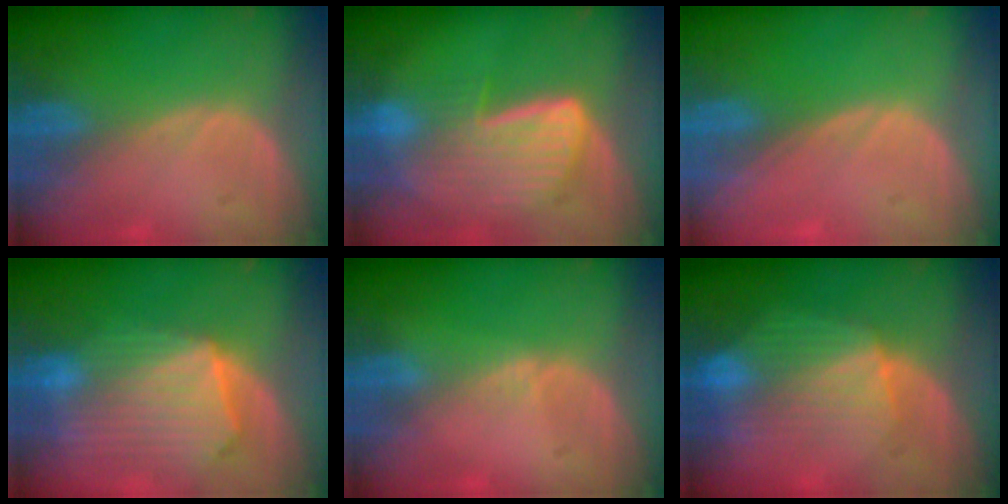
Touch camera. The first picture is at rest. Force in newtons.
{"total": 9.1, "press": 8.0, "slide": 4.3}
{"total": 0.0}
{"total": 10.8, "press": 9.5, "slide": 5.2}
{"total": 0.5, "press": 0.5, "slide": 0.2}
{"total": 8.9, "press": 8.0, "slide": 3.9}